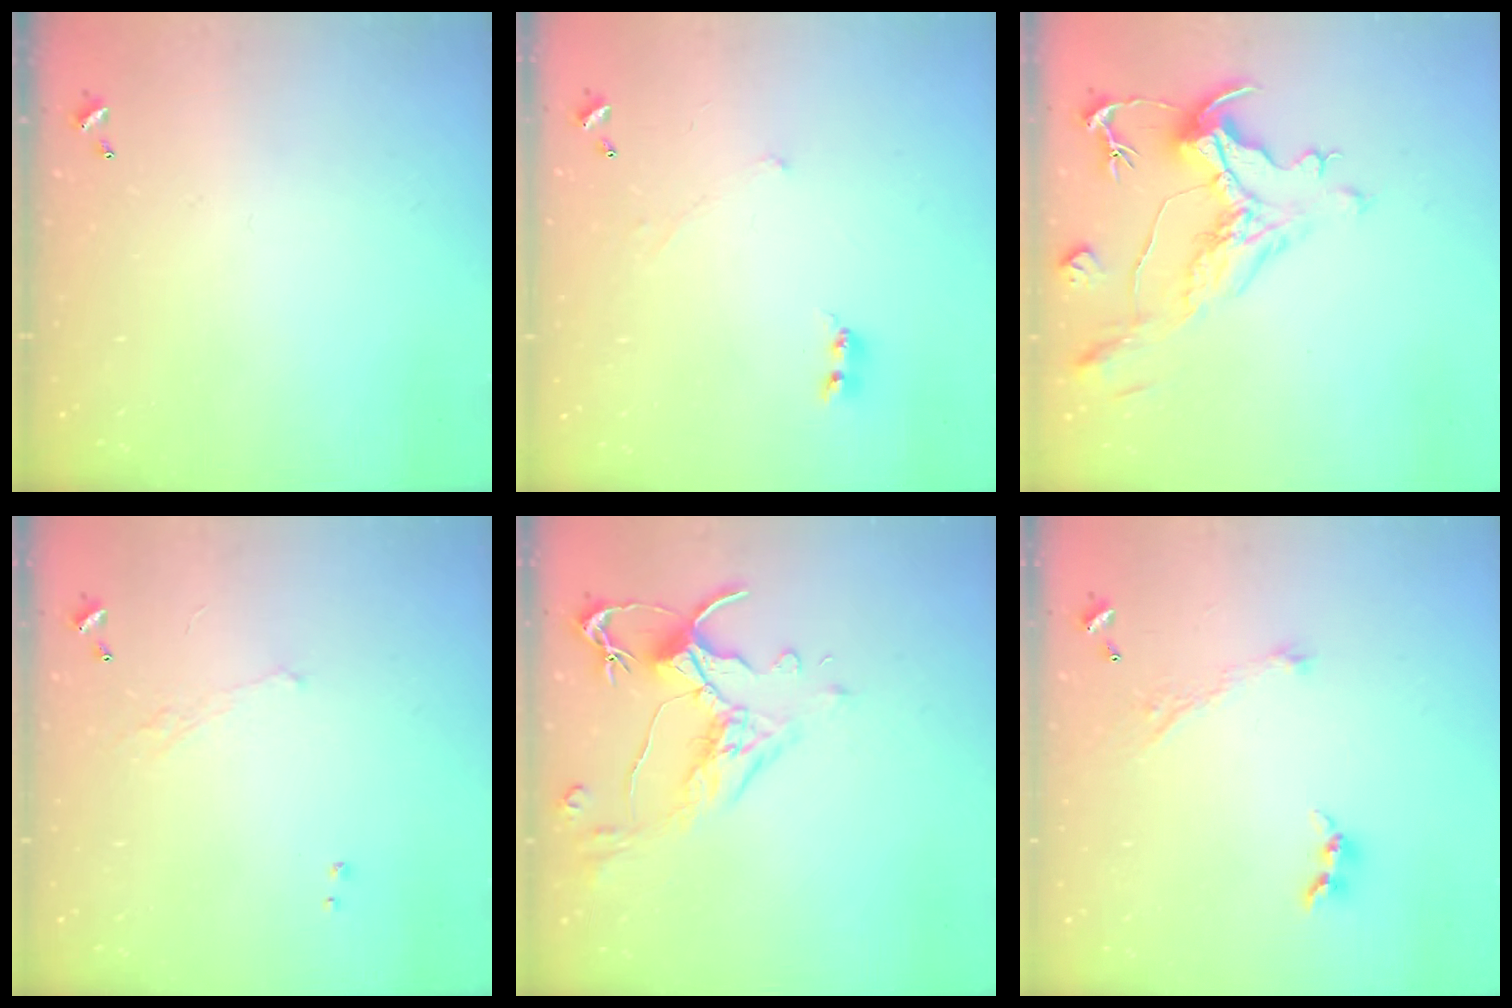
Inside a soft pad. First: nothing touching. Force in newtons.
{"total": 0.0}
{"total": 1.9, "press": 0.9, "slide": 1.7}
{"total": 0.7, "press": 0.0, "slide": 0.7}
{"total": 2.6, "press": 2.2, "slide": 1.3}
{"total": 2.9, "press": 2.8, "slide": 0.4}